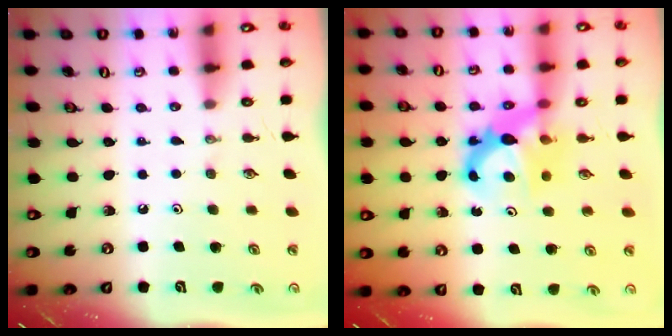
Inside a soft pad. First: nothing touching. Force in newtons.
{"total": 7.4, "press": 7.4, "slide": 0.5}